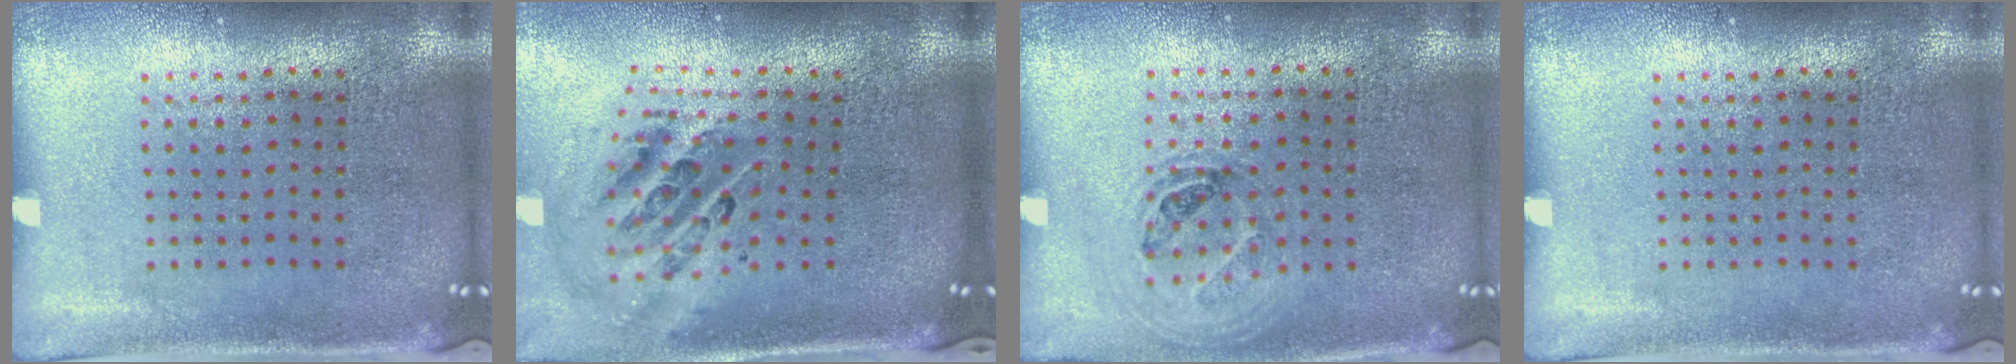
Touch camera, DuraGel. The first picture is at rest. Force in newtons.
{"total": 1.7, "press": 1.4, "slide": 1.0}
{"total": 1.1, "press": 1.0, "slide": 0.4}
{"total": 0.0}